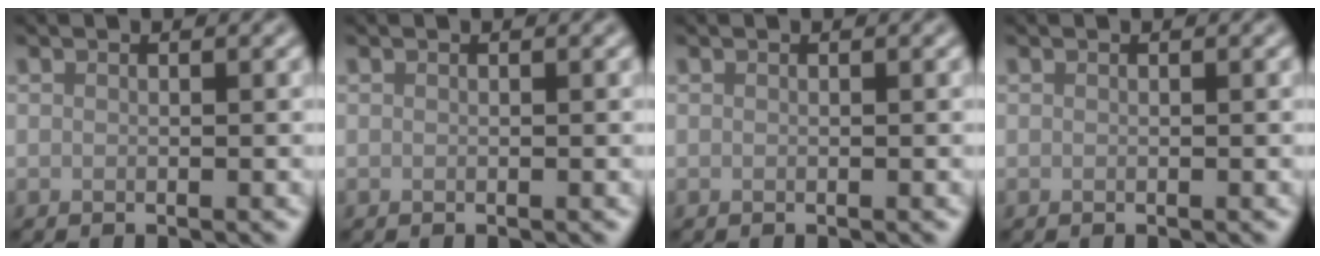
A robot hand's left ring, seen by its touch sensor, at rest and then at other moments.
{"total": 0.0}
{"total": 0.0}
{"total": 0.0}